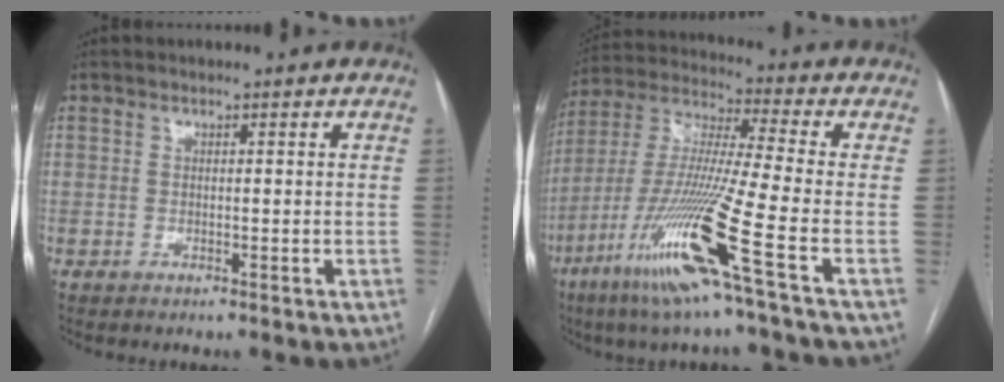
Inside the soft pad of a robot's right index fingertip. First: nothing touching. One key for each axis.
{"total": 17.4, "fx": -8.1, "fy": -1.4, "fz": 15.3, "tx": -0.327, "ty": -0.037, "tz": -0.161}